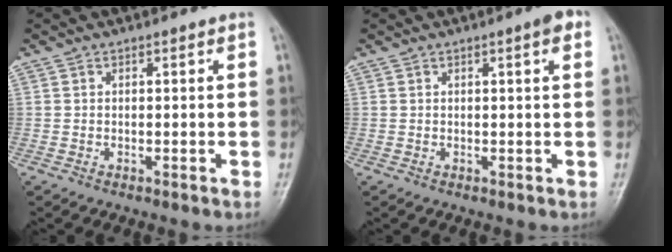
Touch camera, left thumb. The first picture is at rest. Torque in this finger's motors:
{"motor_torque": [-0.02, 0.00, 0.18, -0.16, 0.03]}